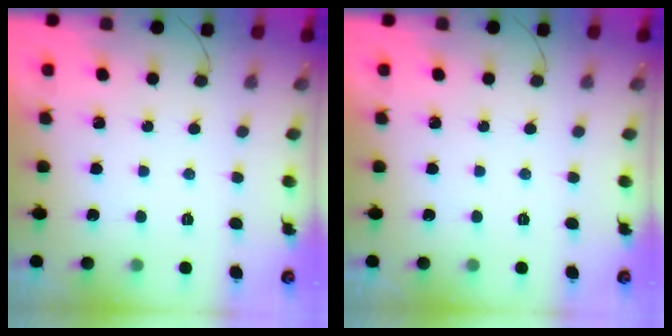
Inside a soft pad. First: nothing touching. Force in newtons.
{"total": 0.0}